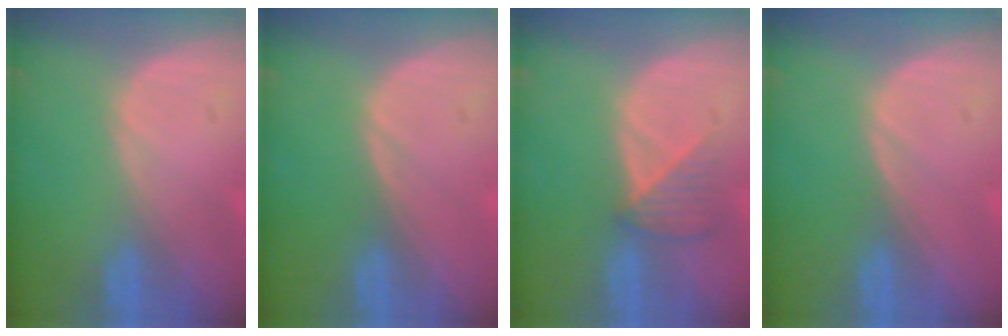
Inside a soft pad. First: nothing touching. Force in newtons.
{"total": 0.0}
{"total": 3.5, "press": 3.4, "slide": 0.9}
{"total": 0.0}